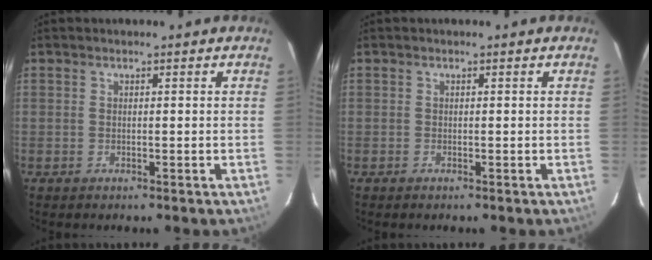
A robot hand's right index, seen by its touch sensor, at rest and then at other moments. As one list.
[{"total": 0.0}]